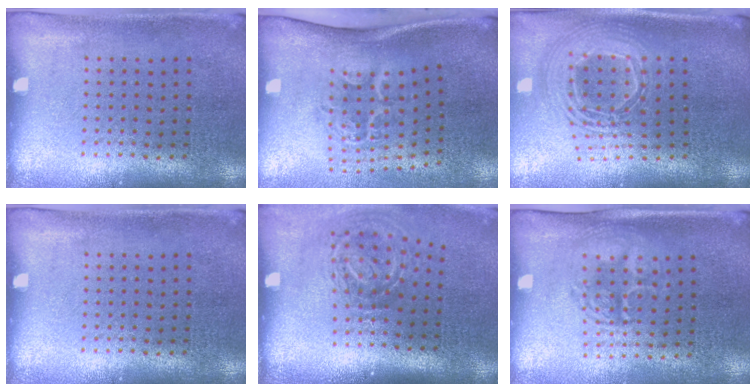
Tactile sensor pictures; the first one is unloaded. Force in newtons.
{"total": 2.2, "press": 1.4, "slide": 1.7}
{"total": 2.5, "press": 1.9, "slide": 1.7}
{"total": 0.0}
{"total": 2.0, "press": 1.3, "slide": 1.6}
{"total": 1.5, "press": 1.3, "slide": 0.6}